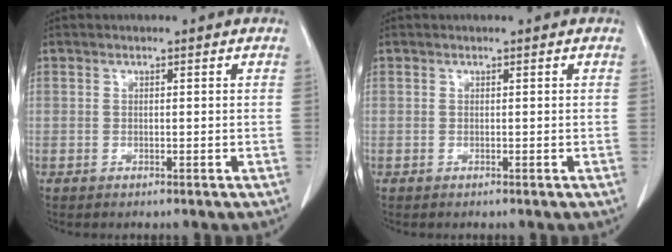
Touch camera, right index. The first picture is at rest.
{"total": 0.0}